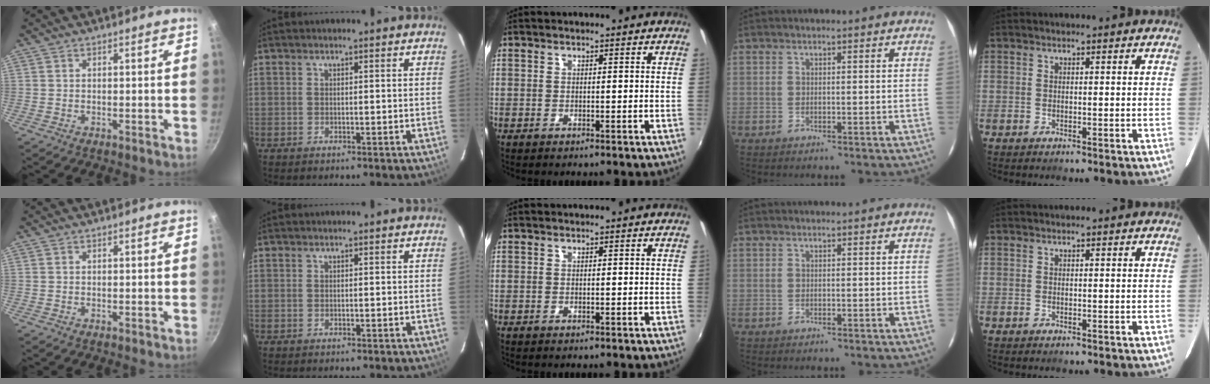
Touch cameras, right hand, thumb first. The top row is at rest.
{}